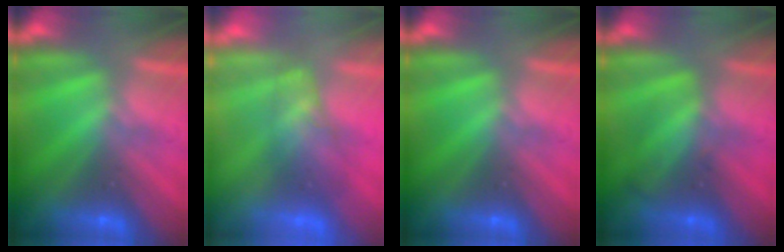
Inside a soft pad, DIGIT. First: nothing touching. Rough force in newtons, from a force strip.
{"total": 2.5}
{"total": 0.0}
{"total": 2.4}